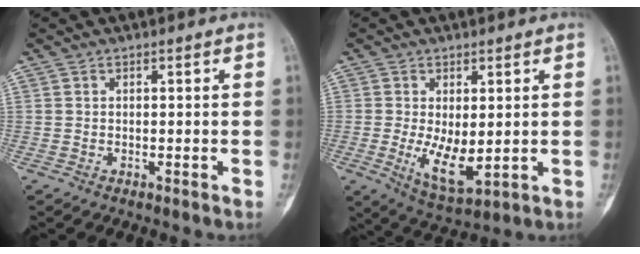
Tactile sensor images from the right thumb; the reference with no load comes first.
{"total": 8.2, "force": [-0.5, 3.9, 7.2], "torque": [-0.115, -0.021, 0.005]}